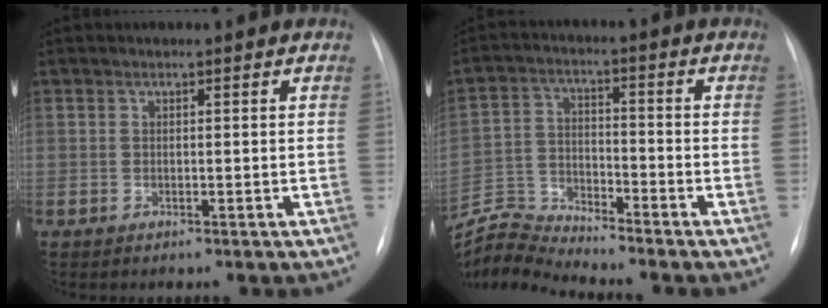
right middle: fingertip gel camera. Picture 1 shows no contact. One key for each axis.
{"total": 6.8, "fx": -6.6, "fy": -1.6, "fz": -1.2, "tx": 0.008, "ty": 0.002, "tz": -0.126}